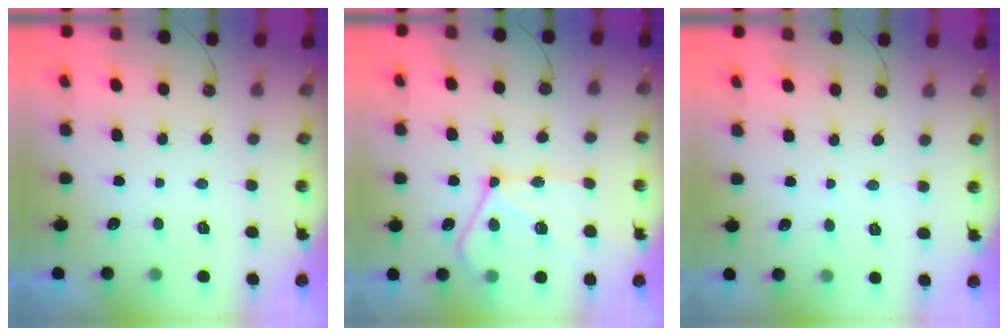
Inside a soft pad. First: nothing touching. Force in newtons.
{"total": 18.3, "press": 18.2, "slide": 2.2}
{"total": 3.2, "press": 3.1, "slide": 0.5}